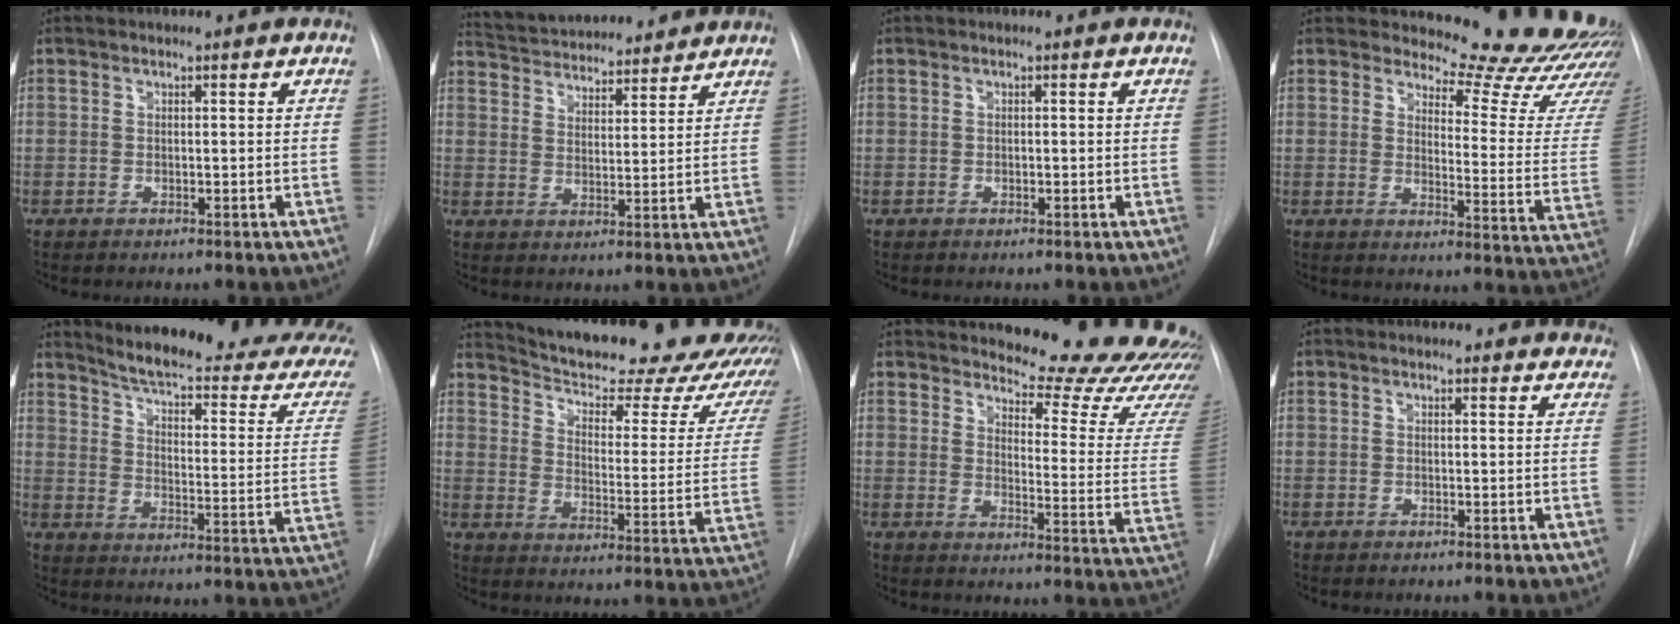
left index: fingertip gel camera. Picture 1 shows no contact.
{"total": 15.8, "force": [14.8, 3.2, 4.6], "torque": [-0.076, 0.028, 0.222]}
{"total": 0.0}
{"total": 22.1, "force": [21.2, 3.3, 5.3], "torque": [-0.049, -0.155, 0.226]}
{"total": 24.0, "force": [22.6, 0.8, 8.2], "torque": [-0.119, -0.110, 0.281]}
{"total": 26.2, "force": [23.5, 4.4, 10.9], "torque": [-0.159, -0.074, 0.293]}
{"total": 24.3, "force": [22.9, 3.2, 7.3], "torque": [-0.093, -0.142, 0.259]}
{"total": 12.9, "force": [12.3, 3.0, 2.4], "torque": [-0.001, -0.009, 0.118]}